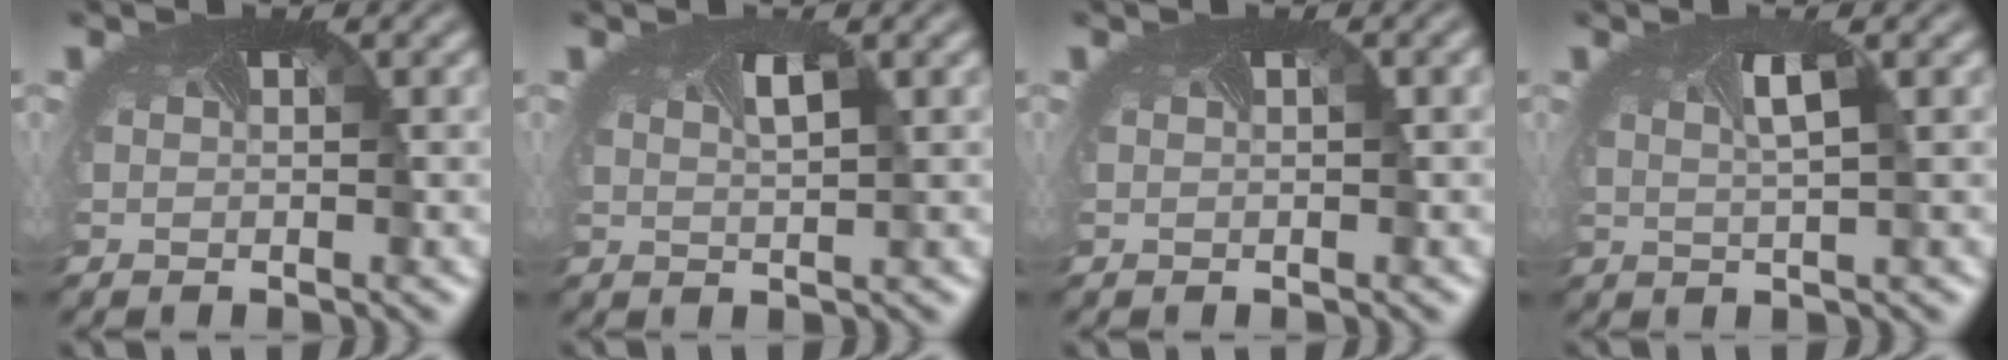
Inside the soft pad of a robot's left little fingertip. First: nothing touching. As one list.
[{"total": 1.2, "force": [0.6, 0.0, 1.0], "torque": [-0.016, 0.000, 0.012]}, {"total": 0.9, "force": [0.2, 0.0, 0.9], "torque": [-0.009, 0.006, 0.005]}, {"total": 1.6, "force": [0.5, 0.0, 1.6], "torque": [-0.026, -0.001, 0.010]}]